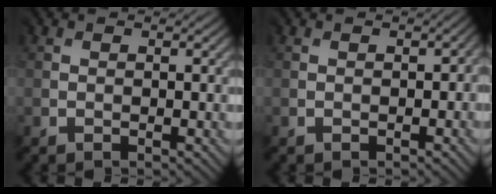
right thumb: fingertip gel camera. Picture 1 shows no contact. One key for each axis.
{"total": 0.9, "fx": -0.4, "fy": 0.6, "fz": 0.4, "tx": 0.001, "ty": -0.001, "tz": 0.000}